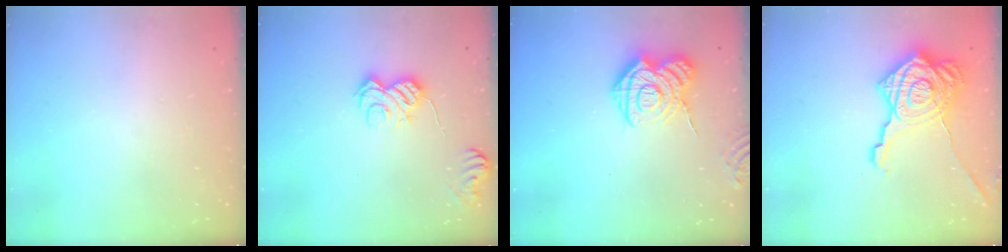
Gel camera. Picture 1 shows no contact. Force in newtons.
{"total": 8.2, "press": 8.2, "slide": 0.8}
{"total": 14.2, "press": 14.2, "slide": 1.1}
{"total": 26.8, "press": 26.7, "slide": 2.1}